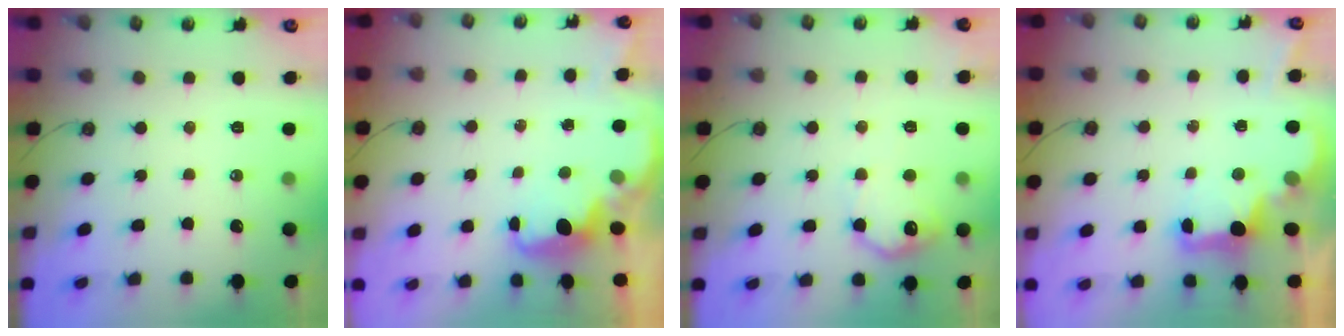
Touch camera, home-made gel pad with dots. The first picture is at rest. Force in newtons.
{"total": 1.9, "press": 1.8, "slide": 0.7}
{"total": 11.2, "press": 11.2, "slide": 0.4}
{"total": 2.6, "press": 2.6, "slide": 0.5}